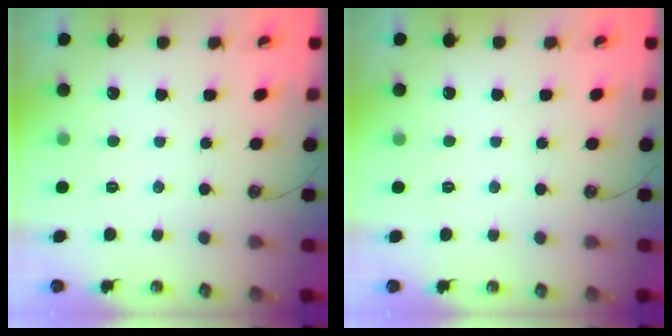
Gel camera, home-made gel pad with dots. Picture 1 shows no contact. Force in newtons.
{"total": 0.8, "press": 0.8, "slide": 0.1}